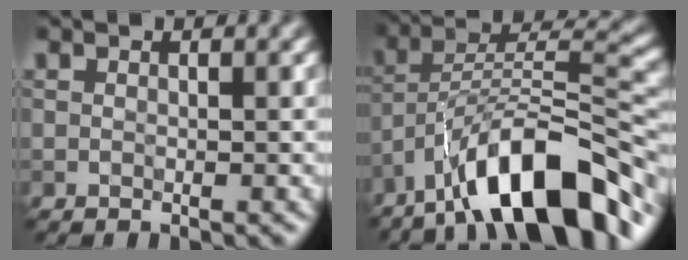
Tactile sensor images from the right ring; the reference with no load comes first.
{"total": 13.8, "force": [-8.7, 4.1, 9.8], "torque": [-0.141, 0.023, -0.153]}